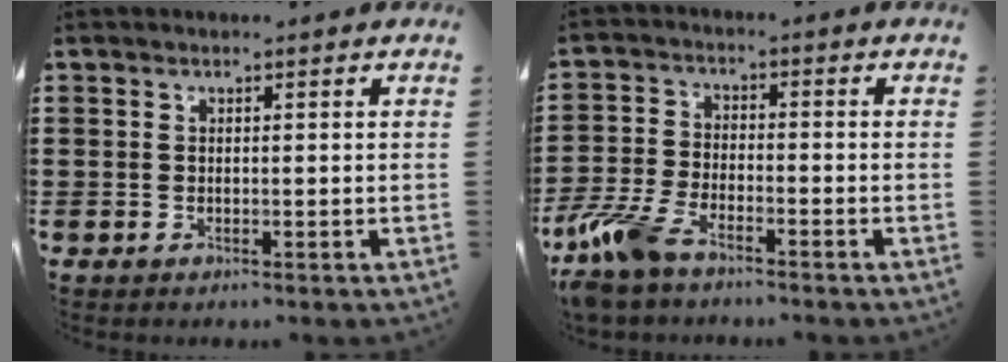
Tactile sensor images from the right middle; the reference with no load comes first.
{"total": 7.1, "force": [-5.4, 2.1, 4.2], "torque": [-0.115, -0.011, -0.109]}